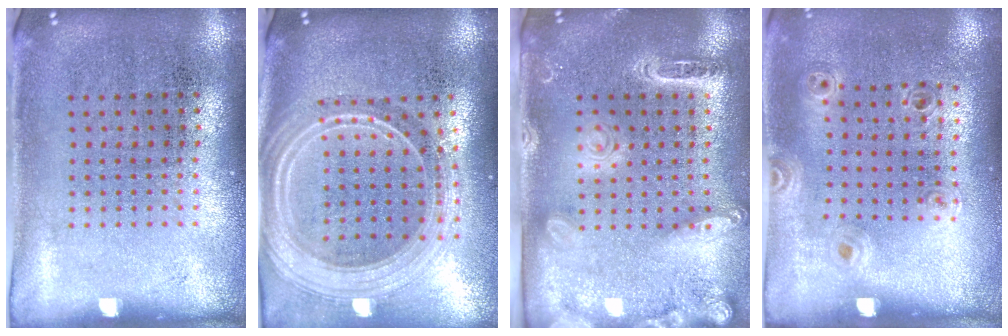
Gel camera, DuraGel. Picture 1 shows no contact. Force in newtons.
{"total": 2.6, "press": 2.2, "slide": 1.4}
{"total": 2.3, "press": 2.0, "slide": 1.2}
{"total": 0.9, "press": 0.8, "slide": 0.3}